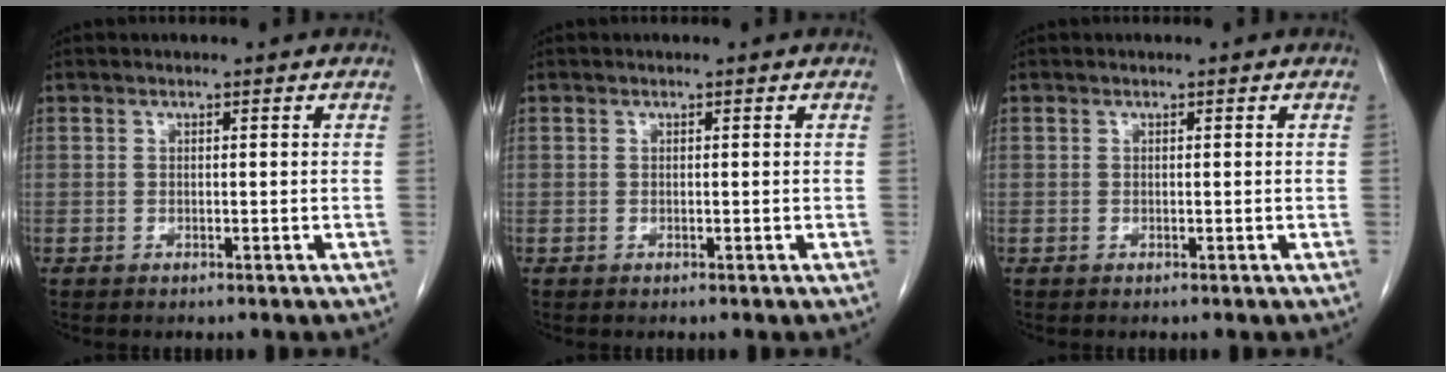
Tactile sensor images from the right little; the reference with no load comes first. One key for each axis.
{"total": 0.0}
{"total": 0.0}